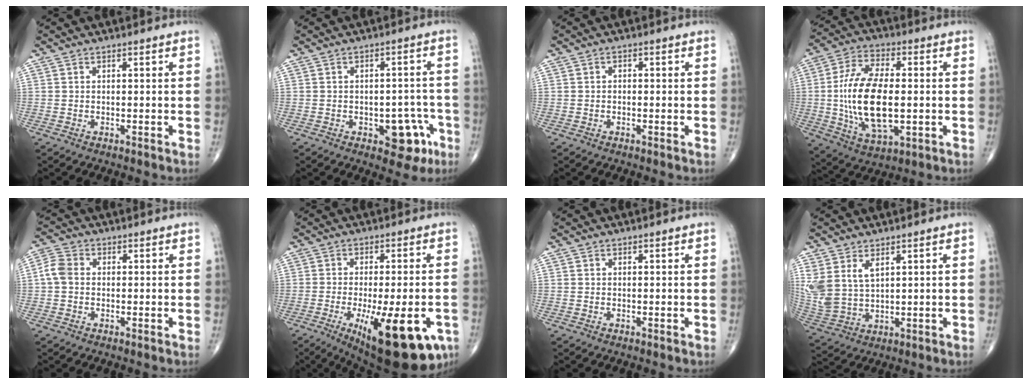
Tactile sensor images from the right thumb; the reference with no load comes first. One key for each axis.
{"total": 7.9, "fx": -3.4, "fy": 4.4, "fz": 5.6, "tx": -0.032, "ty": 0.028, "tz": -0.036}
{"total": 0.7, "fx": -0.1, "fy": 0.5, "fz": 0.4, "tx": 0.002, "ty": 0.004, "tz": -0.007}
{"total": 18.0, "fx": -0.9, "fy": 8.8, "fz": 15.7, "tx": -0.299, "ty": 0.001, "tz": -0.011}
{"total": 4.0, "fx": 0.0, "fy": 3.1, "fz": 2.5, "tx": -0.053, "ty": 0.012, "tz": -0.009}
{"total": 19.7, "fx": -7.9, "fy": 6.7, "fz": 16.8, "tx": -0.203, "ty": -0.008, "tz": -0.098}
{"total": 0.0}
{"total": 8.6, "fx": 3.9, "fy": 4.8, "fz": 6.0, "tx": -0.132, "ty": -0.012, "tz": 0.094}